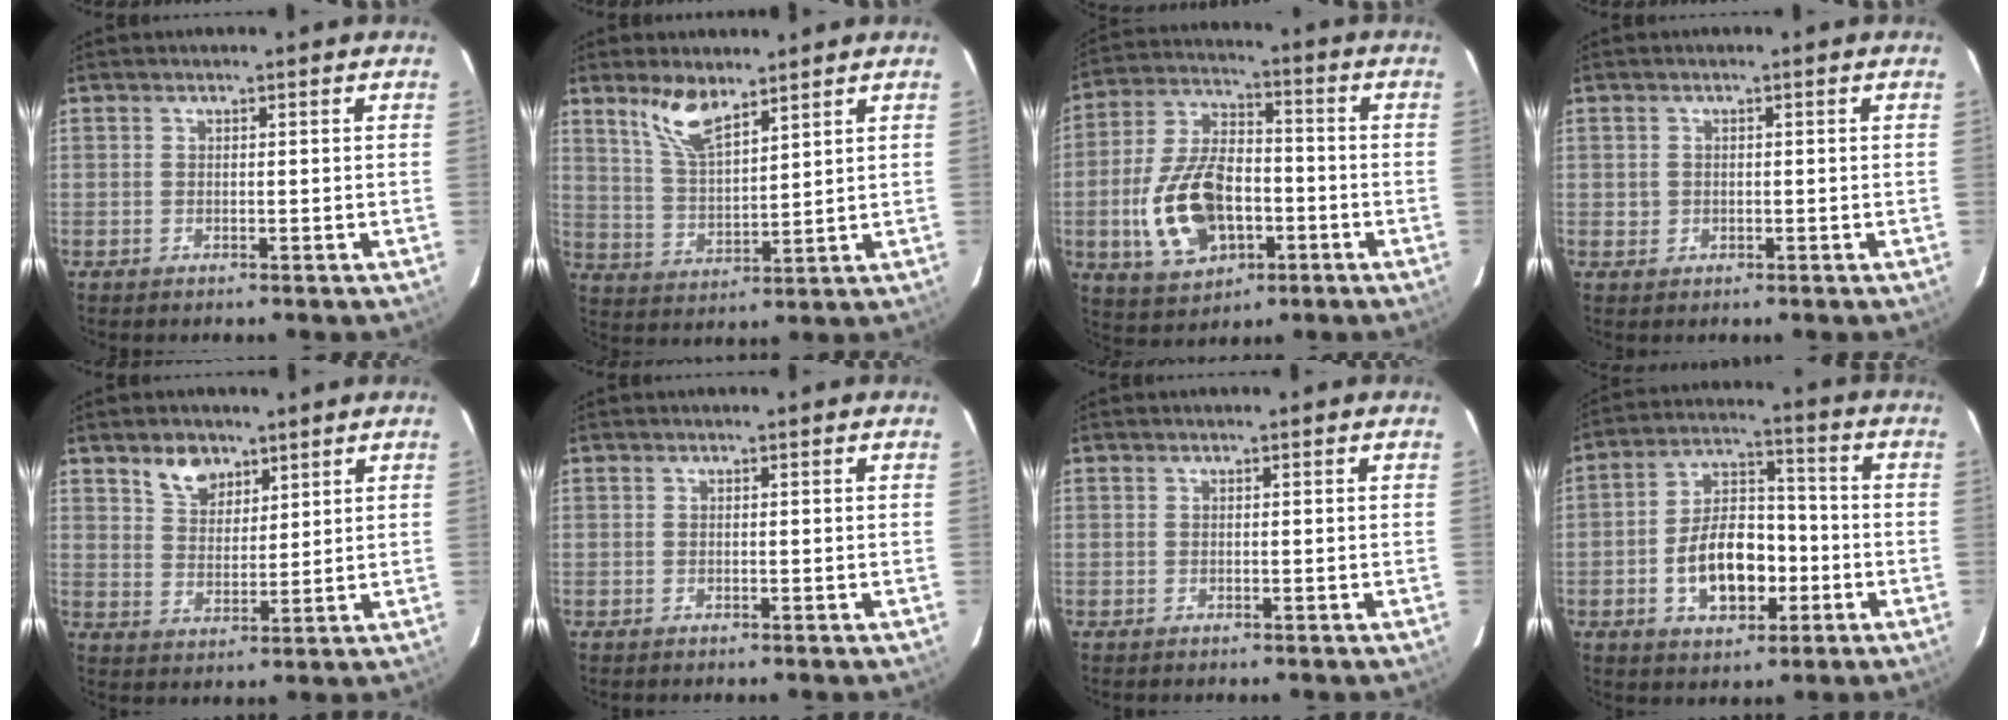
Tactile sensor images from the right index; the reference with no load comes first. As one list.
[{"total": 8.2, "force": [5.9, 2.7, 5.1], "torque": [-0.098, 0.004, 0.123]}, {"total": 16.5, "force": [-4.4, 9.8, 12.5], "torque": [-0.266, 0.008, -0.064]}, {"total": 1.5, "force": [0.0, 1.5, 0.3], "torque": [-0.004, 0.003, 0.002]}, {"total": 6.2, "force": [4.2, 3.8, 2.6], "torque": [-0.039, 0.008, 0.082]}, {"total": 0.0}, {"total": 0.0}, {"total": 12.6, "force": [-3.7, 7.4, 9.4], "torque": [-0.183, 0.024, -0.051]}]